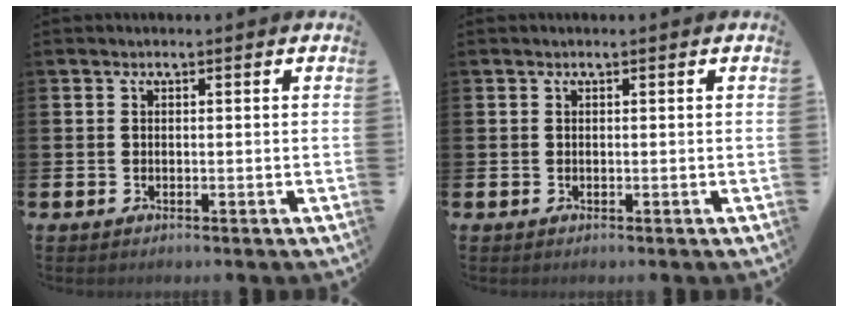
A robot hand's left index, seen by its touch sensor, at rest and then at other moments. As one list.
[{"total": 0.0}]